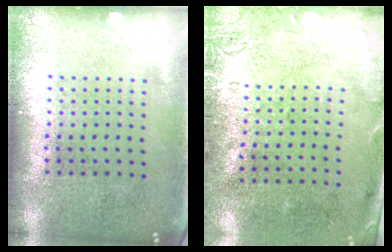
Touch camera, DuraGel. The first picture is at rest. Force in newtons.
{"total": 2.8, "press": 2.2, "slide": 1.8}